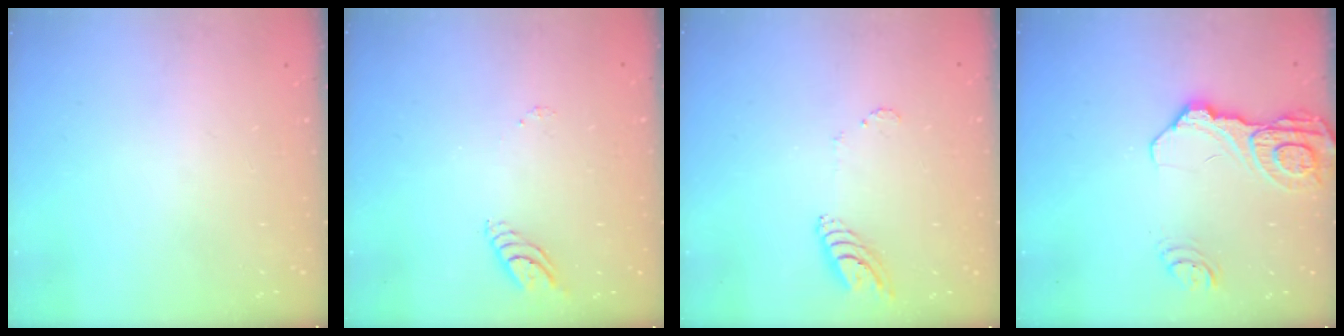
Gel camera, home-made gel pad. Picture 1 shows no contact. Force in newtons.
{"total": 5.2, "press": 5.2, "slide": 0.1}
{"total": 8.7, "press": 8.7, "slide": 0.9}
{"total": 14.5, "press": 14.4, "slide": 1.7}